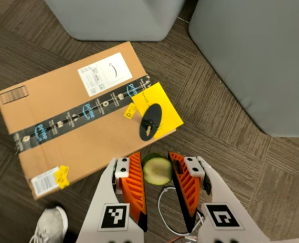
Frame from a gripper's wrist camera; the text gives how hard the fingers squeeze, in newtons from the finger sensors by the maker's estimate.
{"total": 8.4, "left": 8.5, "right": 8.4}